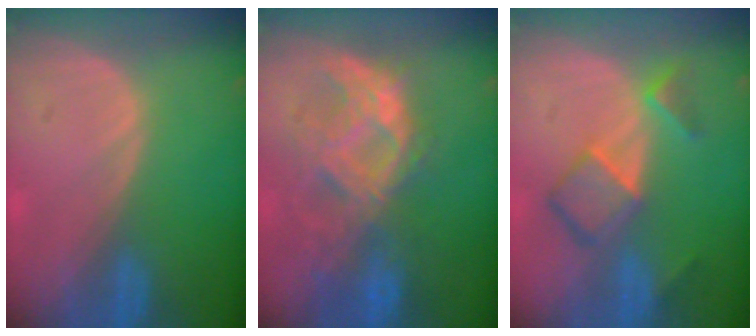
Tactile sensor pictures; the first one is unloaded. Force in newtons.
{"total": 9.6, "press": 8.9, "slide": 3.8}
{"total": 7.1, "press": 6.0, "slide": 3.6}